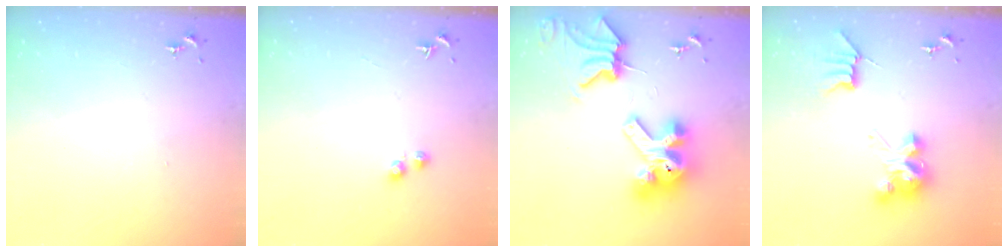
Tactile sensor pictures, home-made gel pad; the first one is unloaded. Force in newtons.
{"total": 3.0, "press": 2.9, "slide": 0.7}
{"total": 13.9, "press": 13.8, "slide": 1.8}
{"total": 8.9, "press": 8.9, "slide": 0.5}